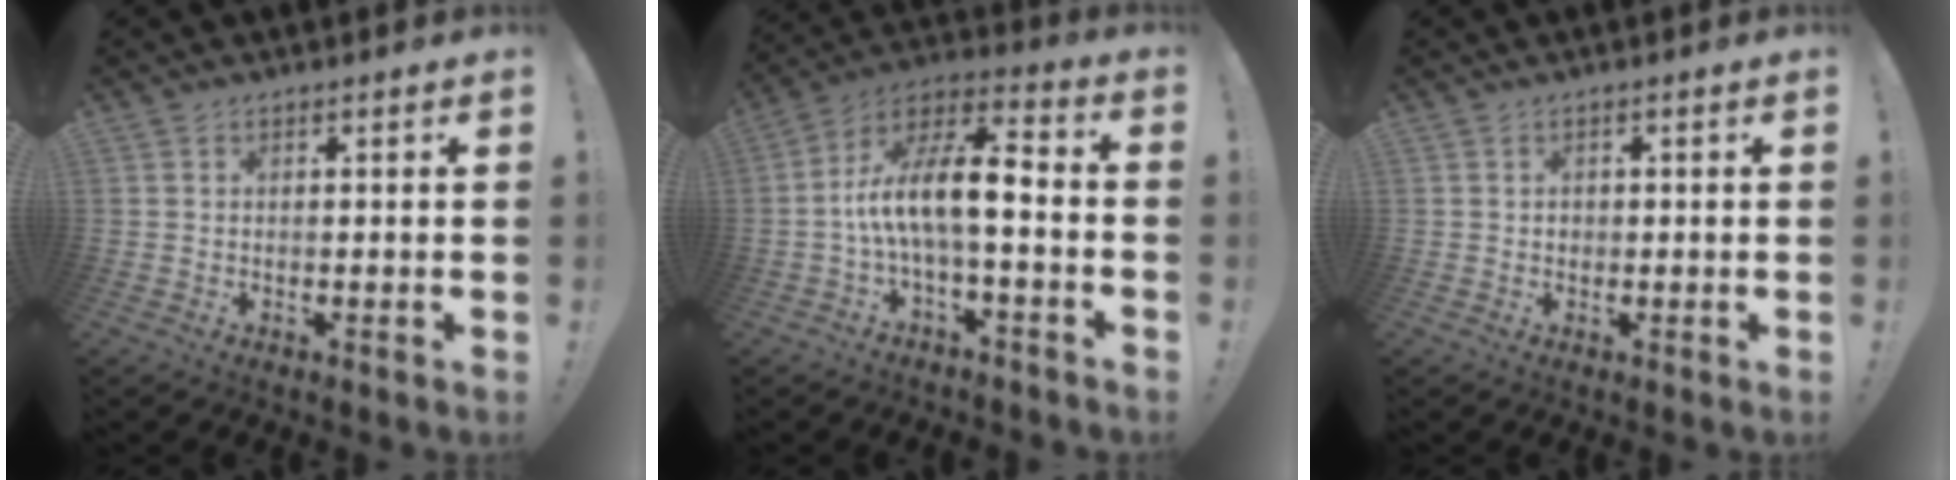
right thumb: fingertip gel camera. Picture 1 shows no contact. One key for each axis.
{"total": 14.0, "fx": -1.5, "fy": 4.9, "fz": 13.1, "tx": -0.245, "ty": 0.010, "tz": -0.026}
{"total": 1.0, "fx": 0.3, "fy": 0.9, "fz": 0.2, "tx": 0.001, "ty": 0.001, "tz": 0.004}